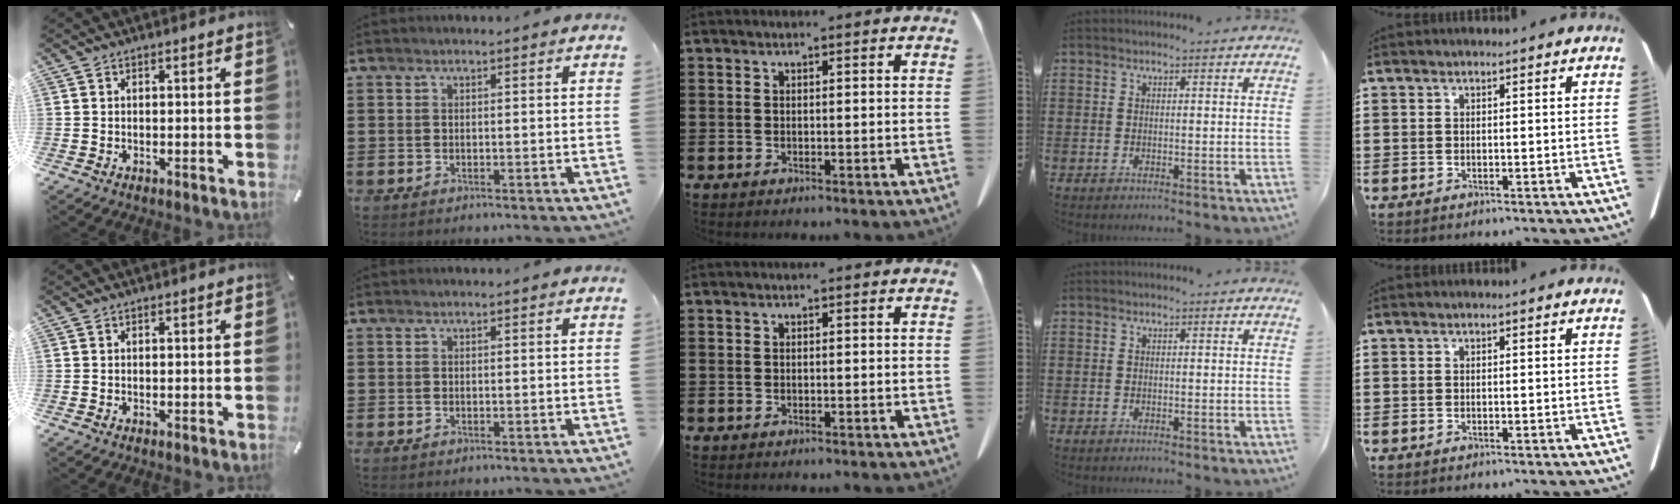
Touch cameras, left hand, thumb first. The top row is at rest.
{}